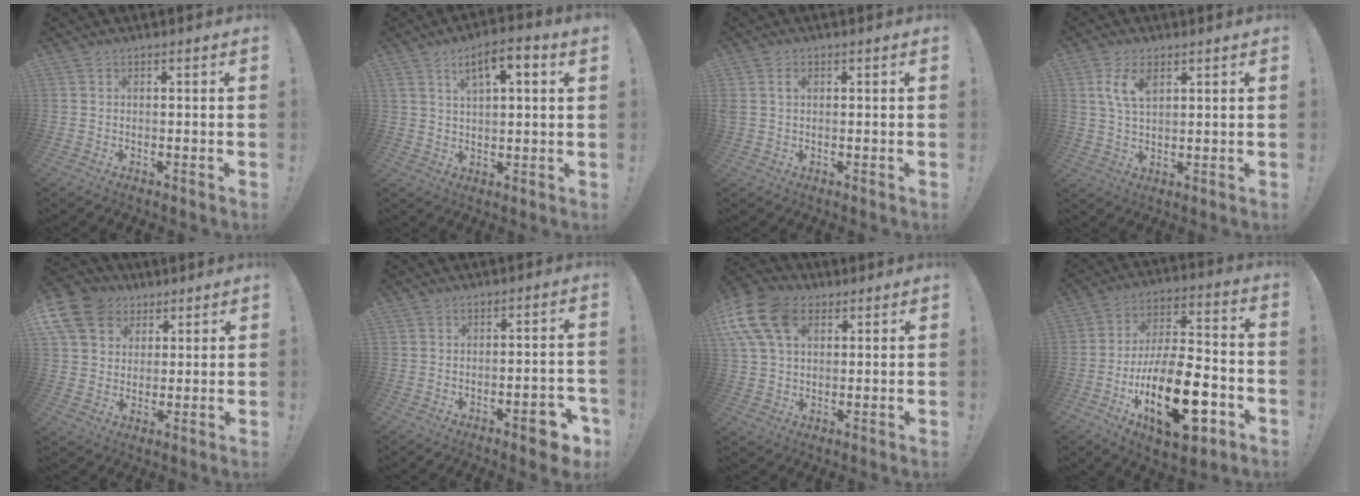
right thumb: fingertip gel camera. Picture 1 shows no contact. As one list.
[{"total": 7.6, "force": [3.4, 2.4, 6.3], "torque": [-0.096, -0.013, 0.055]}, {"total": 2.1, "force": [0.7, 1.4, 1.4], "torque": [-0.035, 0.006, 0.014]}, {"total": 7.1, "force": [3.1, 3.8, 5.2], "torque": [-0.103, -0.005, 0.055]}, {"total": 13.3, "force": [5.8, 10.7, 5.5], "torque": [-0.103, -0.033, 0.115]}, {"total": 10.3, "force": [-6.0, 2.3, 8.0], "torque": [-0.101, 0.033, -0.094]}, {"total": 16.0, "force": [6.2, 10.6, 10.2], "torque": [-0.215, -0.020, 0.118]}, {"total": 25.0, "force": [-9.7, 10.8, 20.4], "torque": [-0.358, 0.055, -0.151]}]